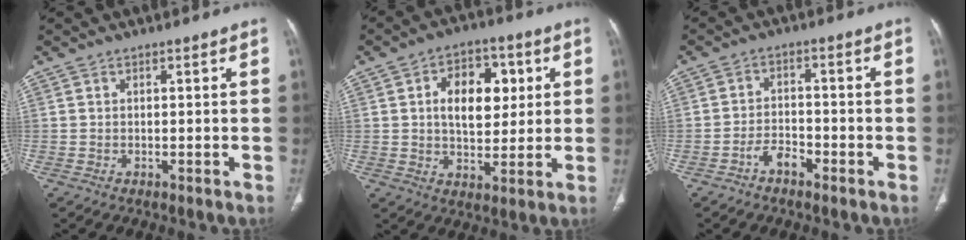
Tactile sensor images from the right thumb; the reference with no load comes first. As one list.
[{"total": 12.2, "force": [2.7, 7.7, 9.0], "torque": [-0.100, 0.000, 0.043]}, {"total": 3.8, "force": [-2.6, 1.9, 2.1], "torque": [-0.034, 0.025, -0.048]}]